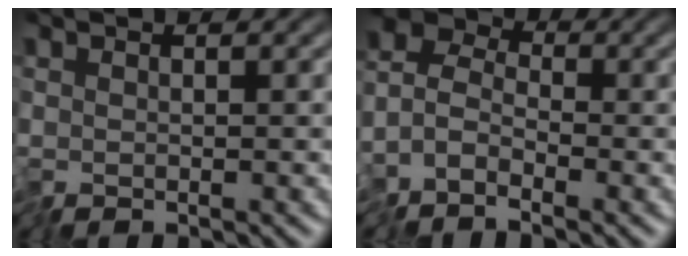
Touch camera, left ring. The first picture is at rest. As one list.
[{"total": 3.5, "force": [-2.7, 1.8, 1.3], "torque": [-0.034, 0.006, -0.069]}]